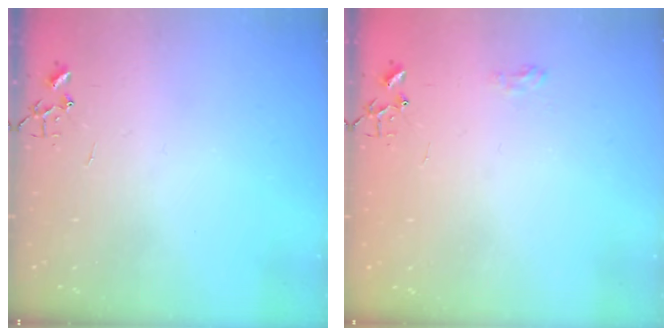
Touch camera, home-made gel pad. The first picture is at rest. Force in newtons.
{"total": 6.5, "press": 6.5, "slide": 0.6}